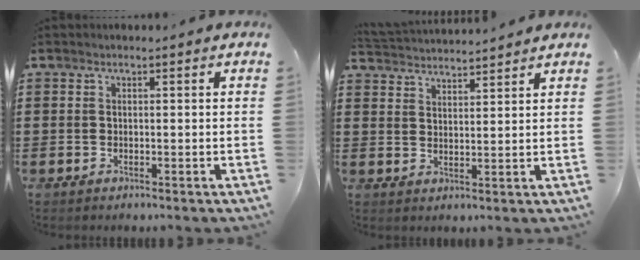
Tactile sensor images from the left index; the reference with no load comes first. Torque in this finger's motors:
{"motor_torque": [0.25, 0.23, -0.07, 0.02]}